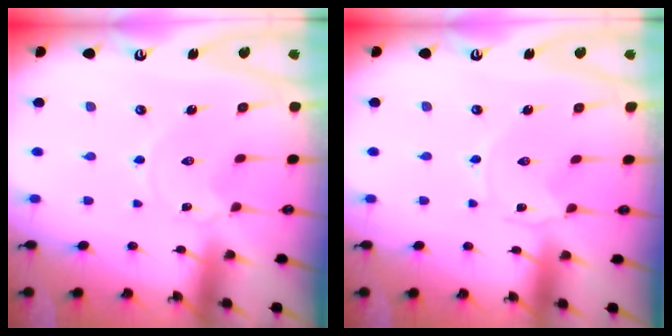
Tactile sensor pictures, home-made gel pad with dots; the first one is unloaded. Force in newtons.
{"total": 0.0}